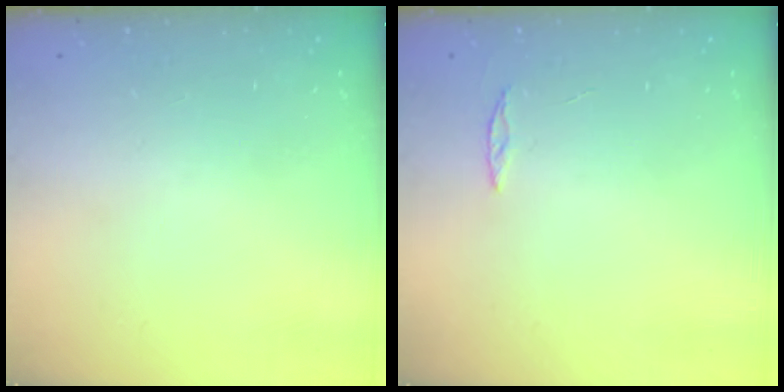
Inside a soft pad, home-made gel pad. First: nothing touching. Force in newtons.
{"total": 2.0, "press": 2.0, "slide": 0.2}